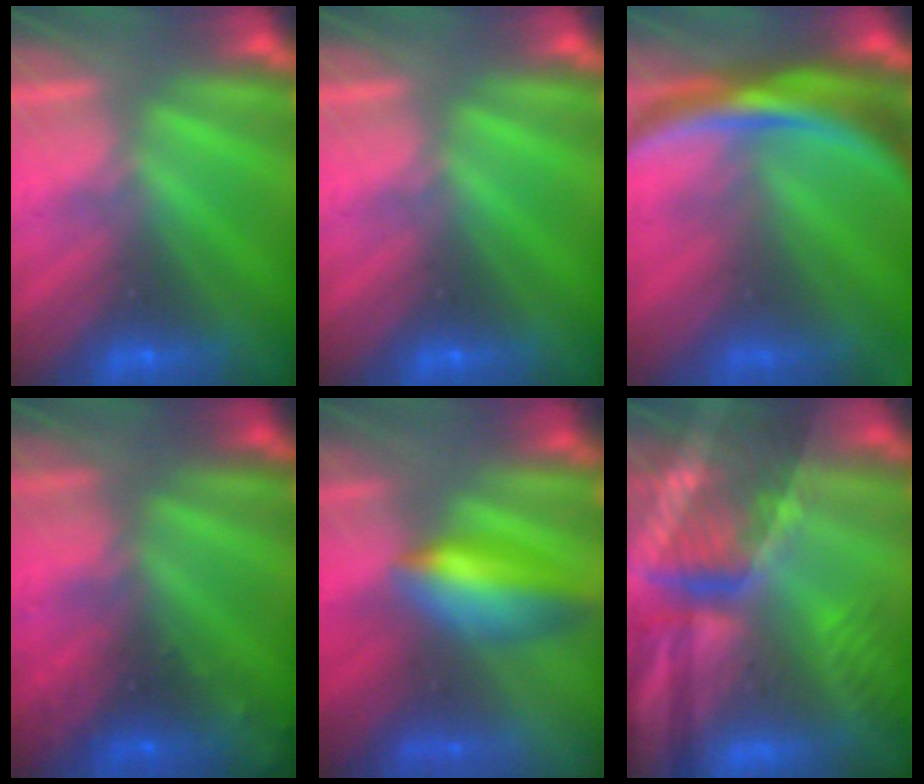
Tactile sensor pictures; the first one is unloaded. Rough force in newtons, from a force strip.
{"total": 0.0}
{"total": 8.0}
{"total": 9.6}
{"total": 7.5}
{"total": 7.4}